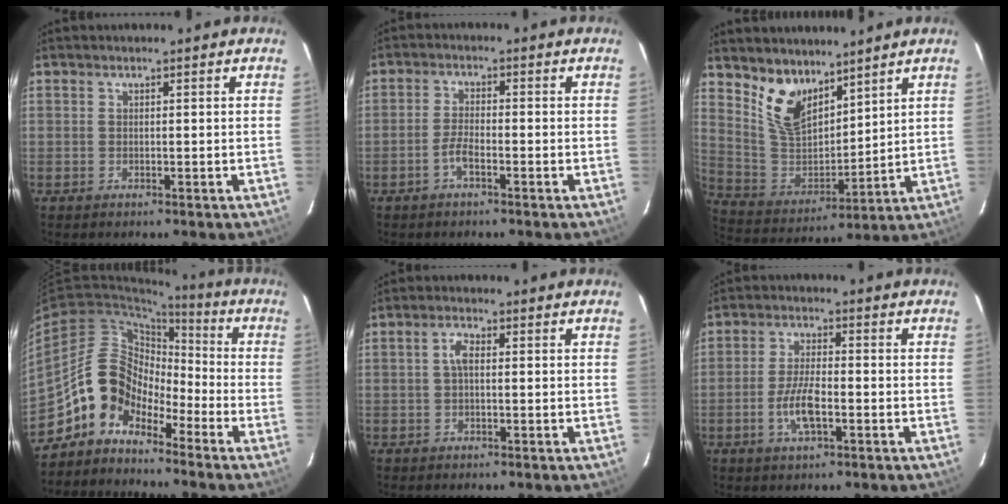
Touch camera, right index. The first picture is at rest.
{"total": 3.0, "force": [-1.8, 0.8, 2.3], "torque": [-0.057, 0.007, -0.039]}
{"total": 11.4, "force": [8.1, 5.9, 5.6], "torque": [-0.114, -0.001, 0.170]}
{"total": 10.1, "force": [-7.0, 6.4, 3.3], "torque": [-0.057, 0.037, -0.147]}
{"total": 2.2, "force": [0.0, 1.0, 2.0], "torque": [-0.043, 0.008, 0.000]}
{"total": 6.5, "force": [-2.4, 2.2, 5.6], "torque": [-0.118, 0.001, -0.047]}